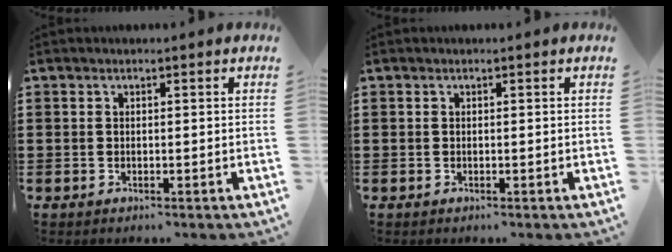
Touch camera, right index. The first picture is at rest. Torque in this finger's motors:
{"motor_torque": [-0.09, -0.21, 0.01, -0.01]}